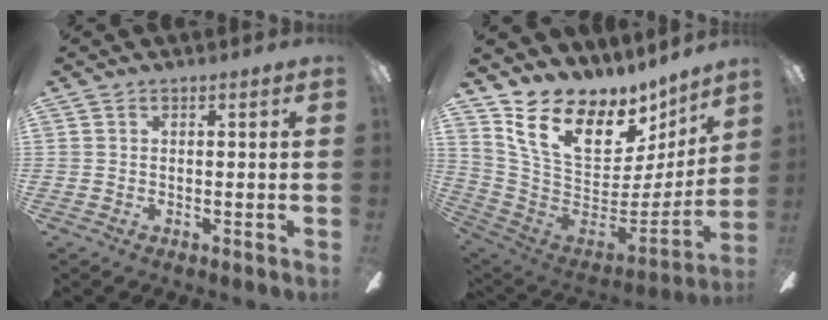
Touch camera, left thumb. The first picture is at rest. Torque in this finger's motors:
{"motor_torque": [0.40, 0.36, 1.11, -1.66, 0.37]}